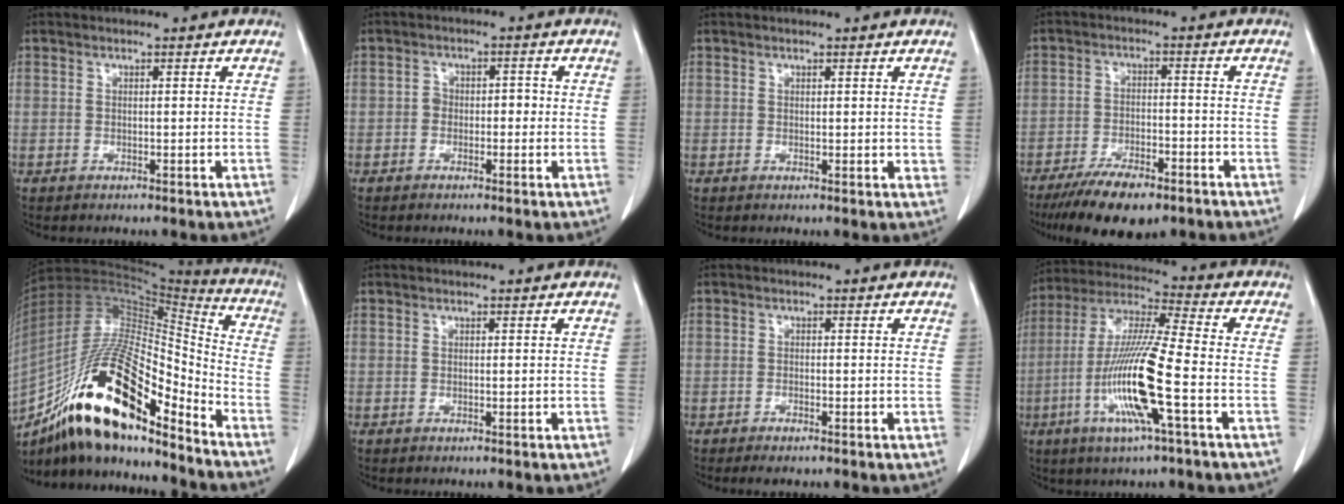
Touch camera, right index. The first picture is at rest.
{"total": 2.3, "force": [-0.5, 1.7, 1.5], "torque": [-0.012, 0.017, -0.008]}
{"total": 0.9, "force": [0.5, 0.5, 0.5], "torque": [0.000, -0.003, 0.006]}
{"total": 10.0, "force": [-7.3, 3.2, 6.0], "torque": [-0.100, -0.013, -0.122]}
{"total": 23.6, "force": [-14.8, 6.0, 17.3], "torque": [-0.319, -0.002, -0.258]}
{"total": 0.0}
{"total": 1.5, "force": [-1.1, 0.3, 0.9], "torque": [-0.020, -0.002, -0.015]}
{"total": 15.1, "force": [-4.5, 0.2, 14.4], "torque": [-0.295, -0.010, -0.089]}